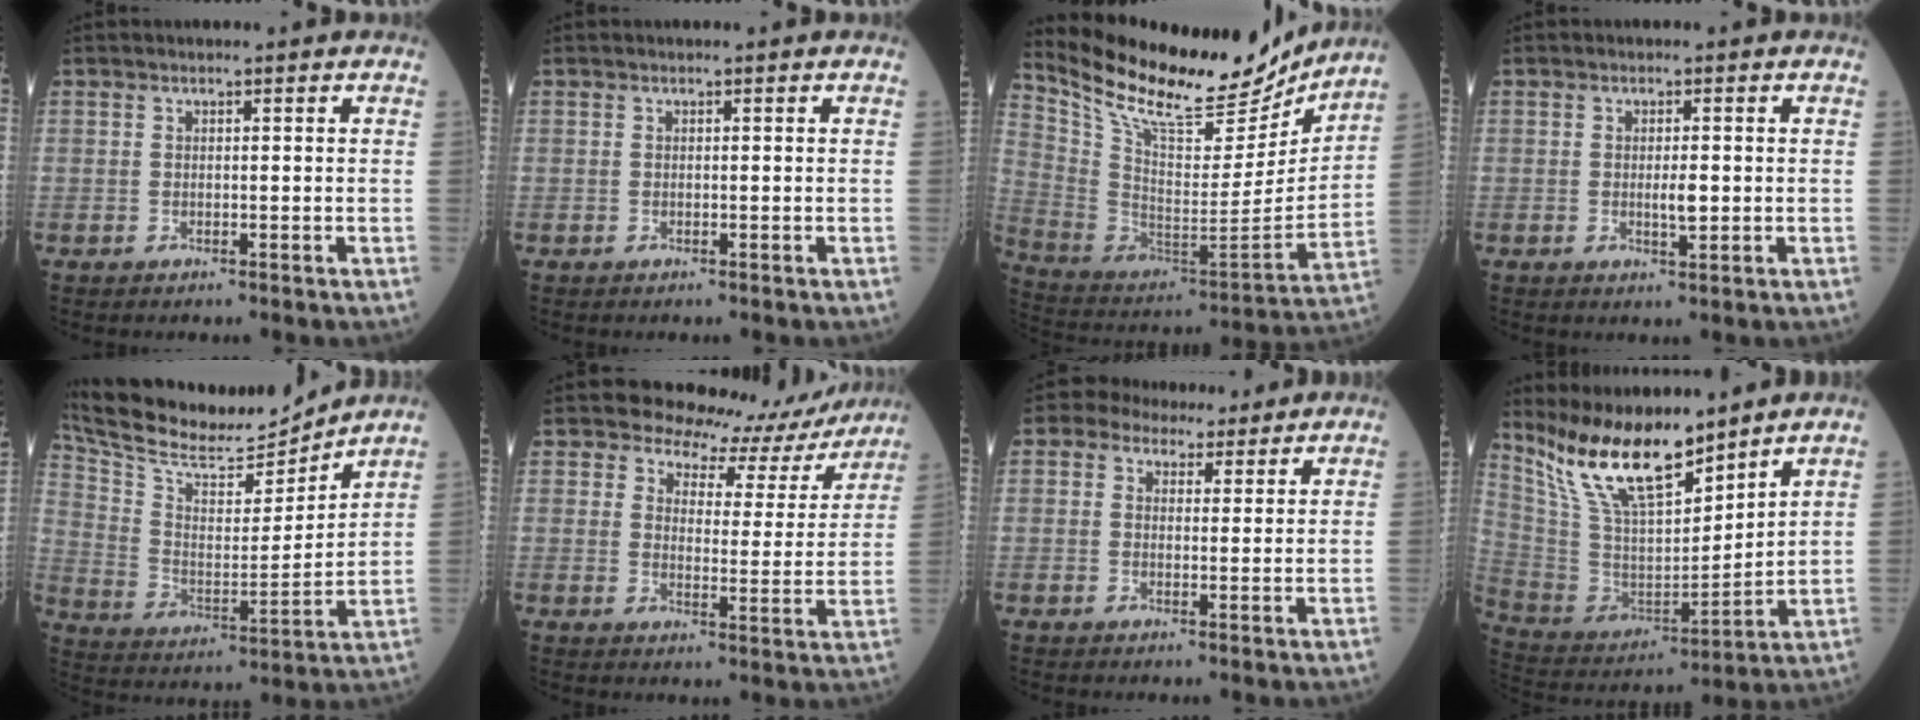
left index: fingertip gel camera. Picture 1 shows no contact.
{"total": 0.0}
{"total": 23.2, "force": [20.2, 5.8, 9.7], "torque": [-0.189, -0.028, 0.327]}
{"total": 2.2, "force": [0.0, 0.6, 2.1], "torque": [-0.039, -0.002, 0.001]}
{"total": 17.6, "force": [16.7, 2.6, 4.8], "torque": [-0.103, -0.005, 0.283]}
{"total": 11.2, "force": [10.6, 3.6, 0.6], "torque": [0.005, -0.021, 0.116]}
{"total": 5.9, "force": [4.8, 3.0, 1.7], "torque": [-0.025, 0.018, 0.070]}
{"total": 15.4, "force": [12.6, 3.5, 8.1], "torque": [-0.158, 0.000, 0.248]}